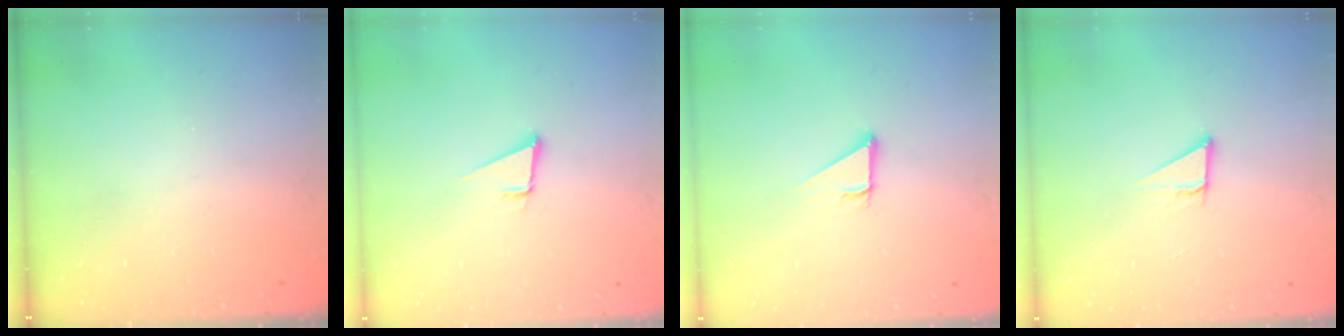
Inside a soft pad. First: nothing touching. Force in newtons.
{"total": 3.7, "press": 2.9, "slide": 2.3}
{"total": 2.9, "press": 2.8, "slide": 0.2}
{"total": 2.8, "press": 2.8, "slide": 0.2}